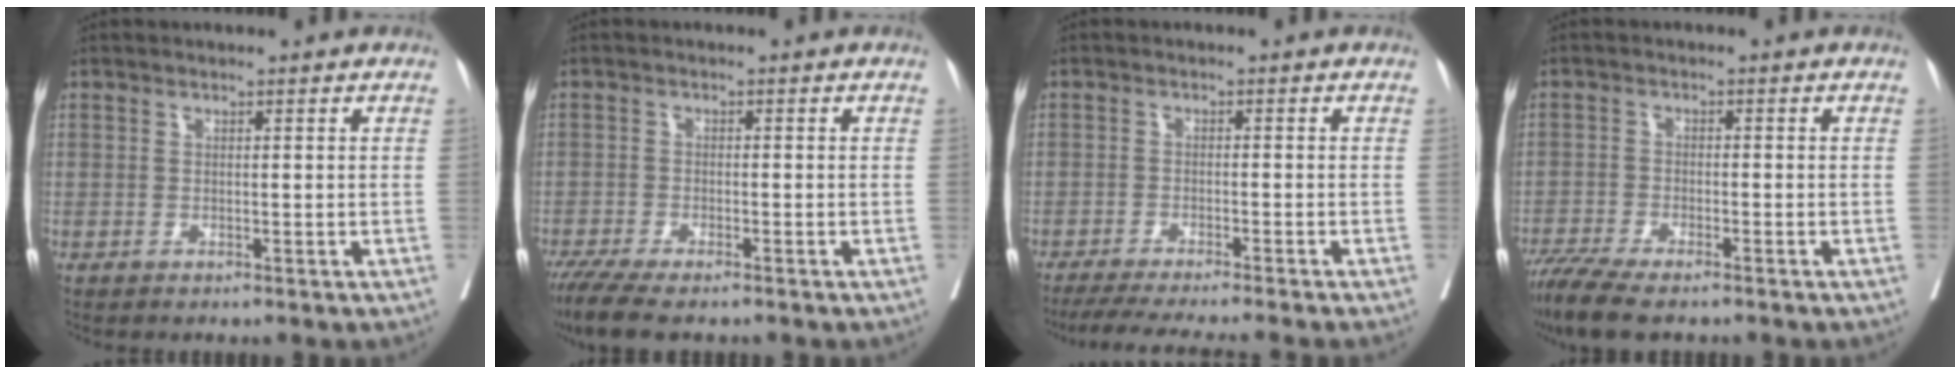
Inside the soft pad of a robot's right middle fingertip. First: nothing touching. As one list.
[{"total": 8.0, "force": [-6.3, 1.6, 4.6], "torque": [-0.074, -0.016, -0.104]}, {"total": 11.5, "force": [-10.1, -1.0, 5.3], "torque": [-0.051, -0.025, -0.149]}, {"total": 7.9, "force": [-6.3, 1.3, 4.6], "torque": [-0.081, -0.015, -0.110]}]